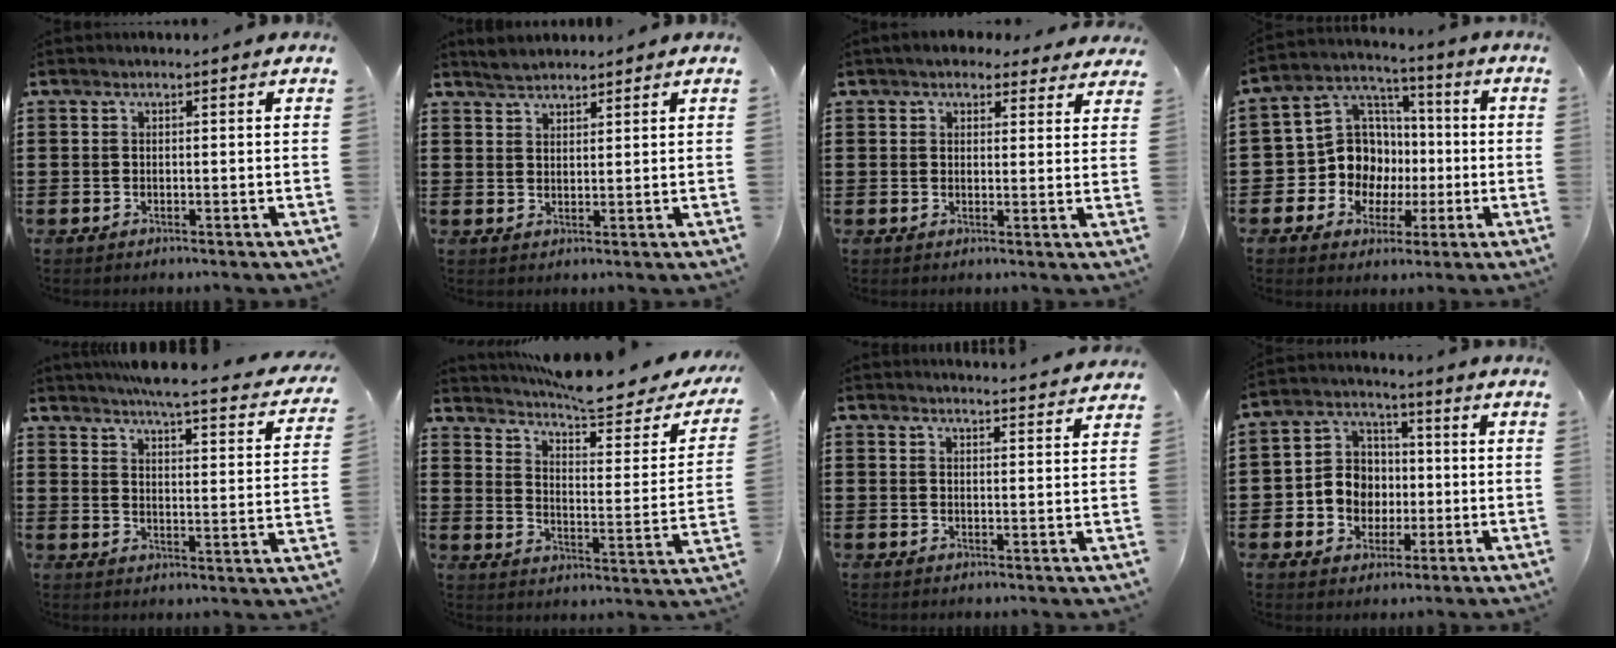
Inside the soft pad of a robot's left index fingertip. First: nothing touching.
{"total": 2.4, "force": [2.3, 0.6, 0.4], "torque": [-0.013, 0.005, 0.046]}
{"total": 3.7, "force": [3.2, 1.6, 1.1], "torque": [-0.025, -0.004, 0.057]}
{"total": 10.5, "force": [-1.3, 9.9, 3.5], "torque": [-0.107, 0.009, -0.021]}
{"total": 4.5, "force": [4.1, -0.6, 1.8], "torque": [-0.050, -0.040, 0.061]}
{"total": 7.4, "force": [6.5, 0.9, 3.3], "torque": [-0.080, -0.044, 0.108]}
{"total": 2.9, "force": [2.9, -0.6, 0.1], "torque": [-0.011, -0.017, 0.052]}
{"total": 7.1, "force": [-0.7, 6.8, 2.1], "torque": [-0.061, 0.017, -0.013]}